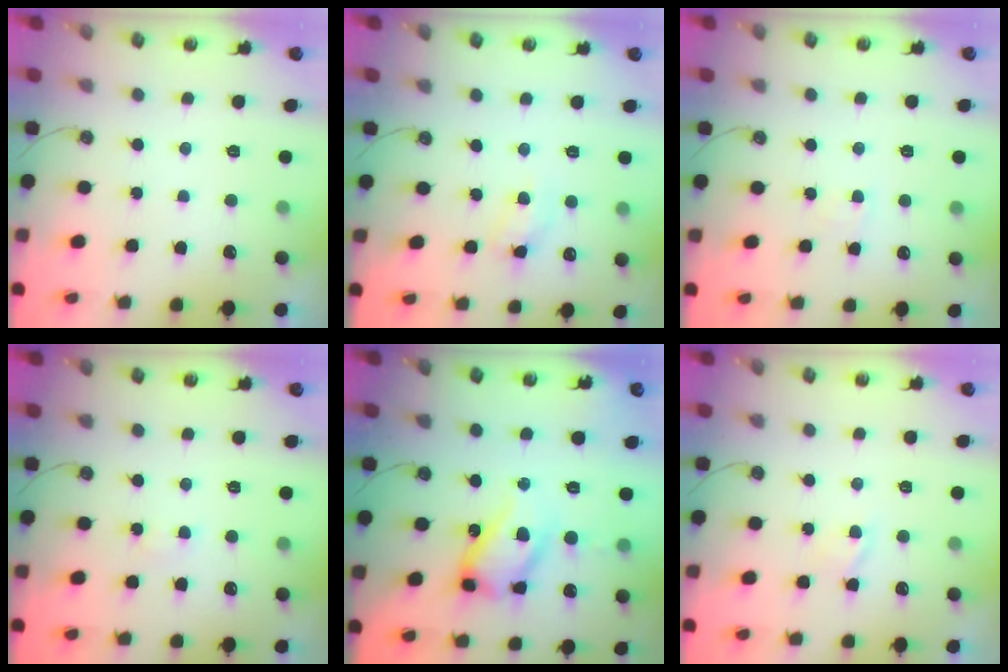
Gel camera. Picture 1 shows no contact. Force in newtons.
{"total": 6.9, "press": 6.8, "slide": 0.6}
{"total": 3.6, "press": 3.5, "slide": 0.5}
{"total": 2.4, "press": 2.3, "slide": 0.4}
{"total": 17.2, "press": 17.2, "slide": 1.4}
{"total": 1.4, "press": 1.4, "slide": 0.2}